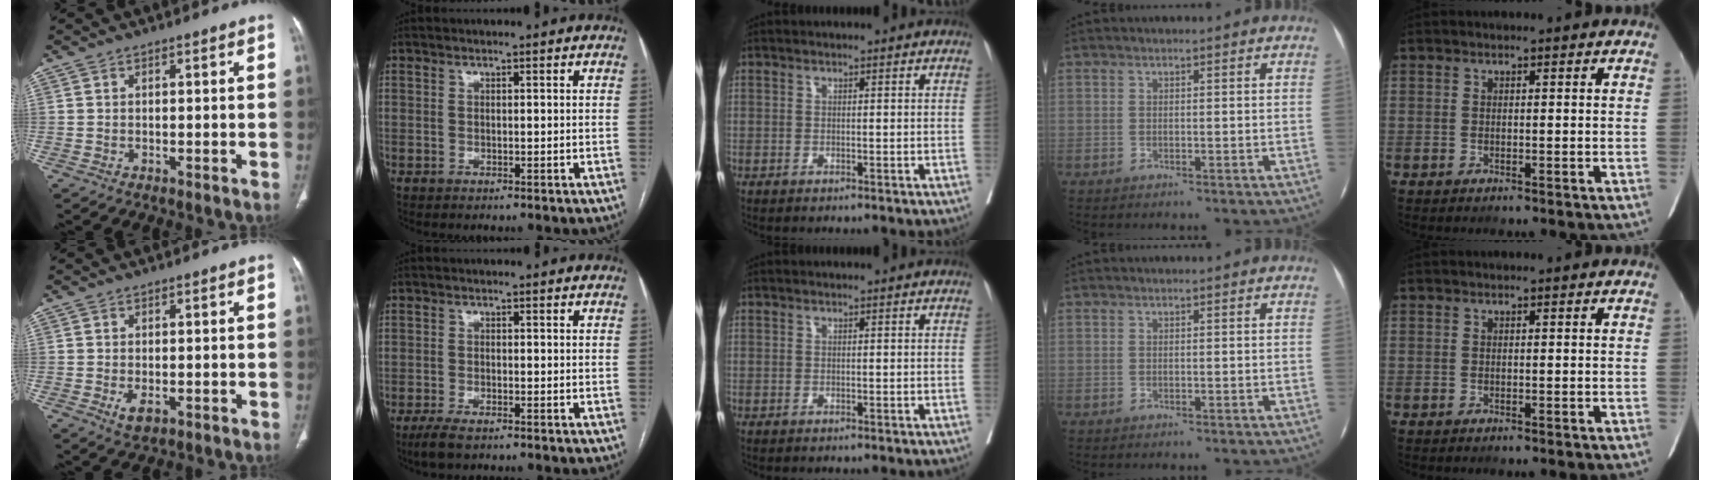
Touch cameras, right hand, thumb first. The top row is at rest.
{"thumb": {"total": 2.6, "force": [-0.7, 1.5, 2.0], "torque": [-0.039, -0.005, -0.008]}, "index": {"total": 3.4, "force": [-2.5, 0.8, 2.2], "torque": [-0.050, -0.006, -0.044]}}